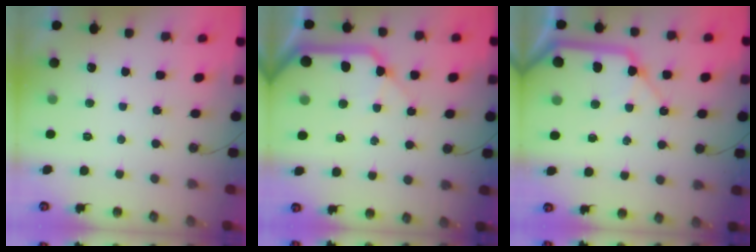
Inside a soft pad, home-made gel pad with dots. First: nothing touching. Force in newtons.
{"total": 16.2, "press": 16.0, "slide": 2.3}
{"total": 16.8, "press": 16.7, "slide": 2.1}